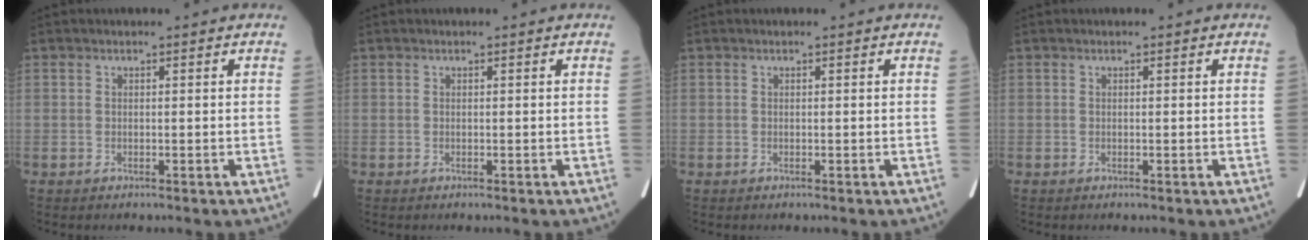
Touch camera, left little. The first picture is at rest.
{"total": 0.0}
{"total": 0.0}
{"total": 0.0}